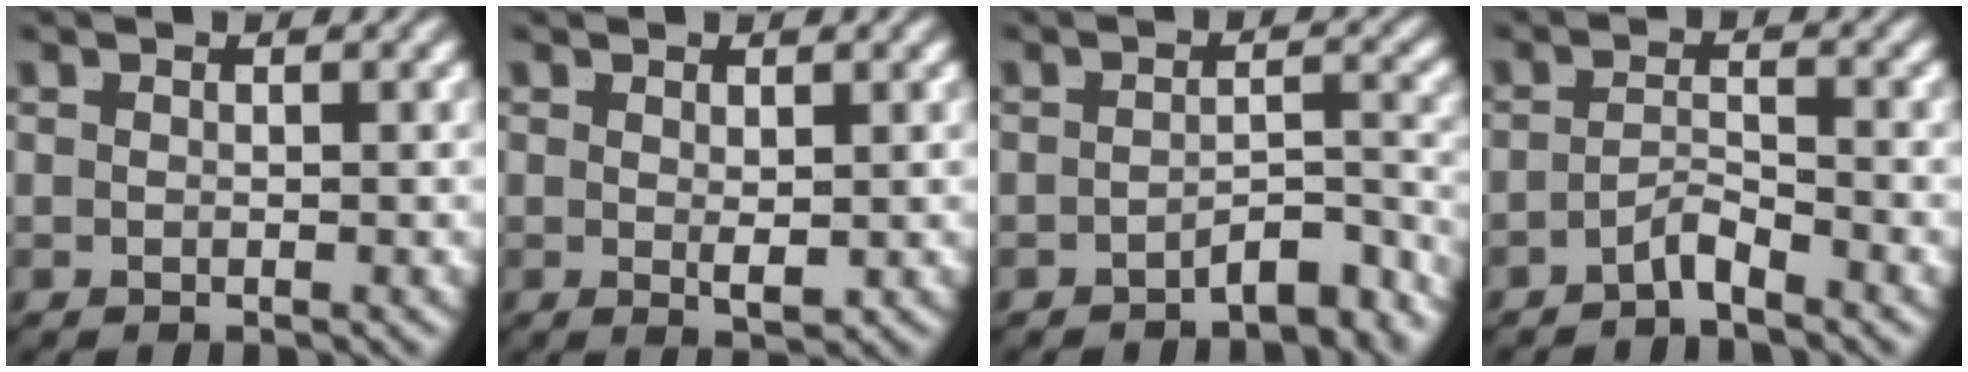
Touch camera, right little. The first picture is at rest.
{"total": 1.3, "force": [-0.1, -0.1, 1.3], "torque": [-0.014, -0.008, 0.006]}
{"total": 4.2, "force": [-3.8, 0.5, 1.8], "torque": [-0.007, -0.012, -0.055]}
{"total": 2.4, "force": [-2.2, 0.1, 0.9], "torque": [-0.009, -0.010, -0.037]}